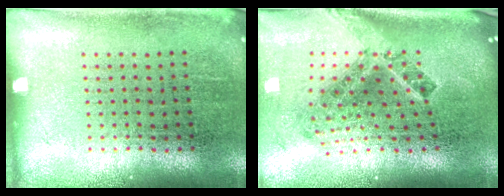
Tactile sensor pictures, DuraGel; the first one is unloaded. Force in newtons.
{"total": 2.8, "press": 1.6, "slide": 2.2}